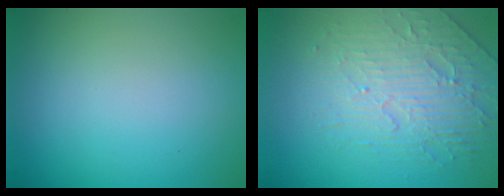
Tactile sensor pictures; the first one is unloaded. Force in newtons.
{"total": 4.0, "press": 3.6, "slide": 1.6}